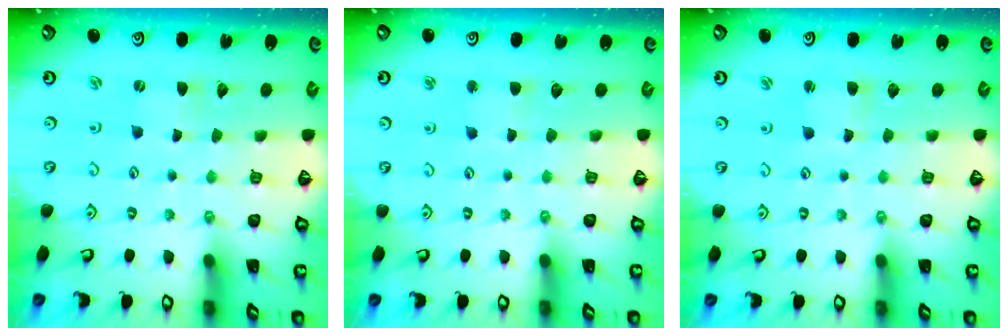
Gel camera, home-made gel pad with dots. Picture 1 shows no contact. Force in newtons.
{"total": 2.5, "press": 2.4, "slide": 0.4}
{"total": 1.5, "press": 1.5, "slide": 0.3}